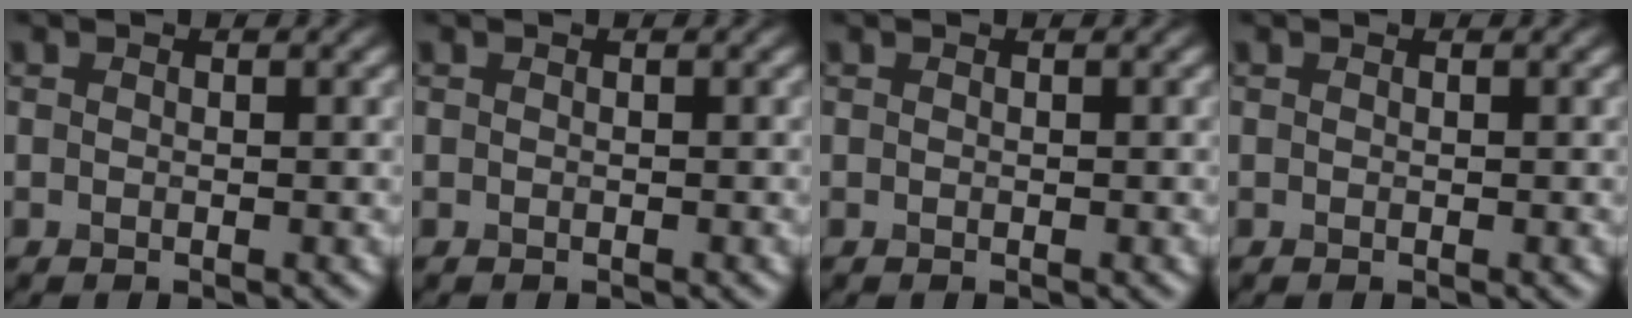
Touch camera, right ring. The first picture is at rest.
{"total": 0.5, "force": [-0.3, -0.3, -0.4], "torque": [-0.001, -0.006, -0.001]}
{"total": 0.0}
{"total": 0.0}